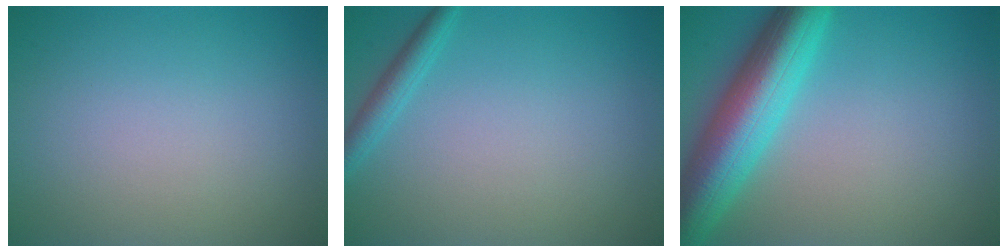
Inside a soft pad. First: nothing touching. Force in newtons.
{"total": 1.8, "press": 1.8, "slide": 0.1}
{"total": 8.7, "press": 8.7, "slide": 0.3}